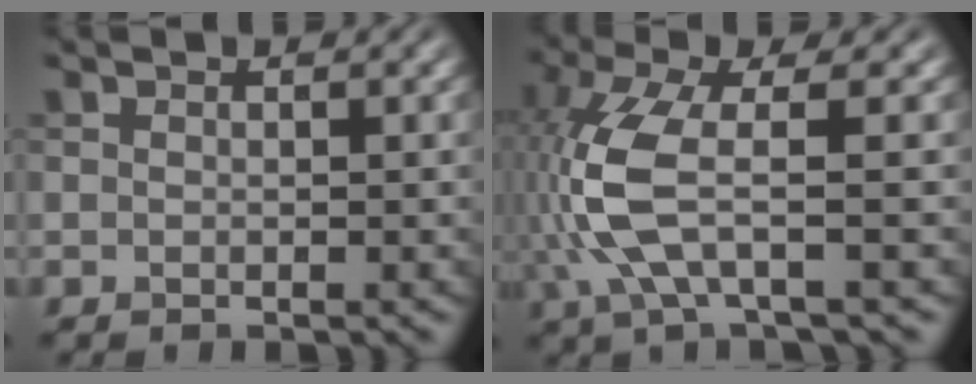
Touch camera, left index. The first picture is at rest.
{"total": 7.0, "force": [-1.3, 2.0, 6.5], "torque": [-0.174, 0.001, -0.027]}